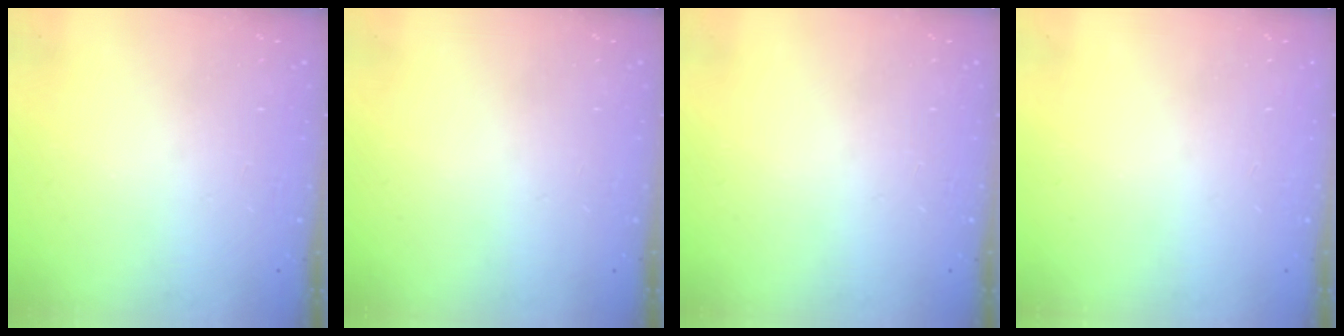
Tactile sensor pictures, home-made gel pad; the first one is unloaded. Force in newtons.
{"total": 0.0}
{"total": 0.0}
{"total": 0.0}